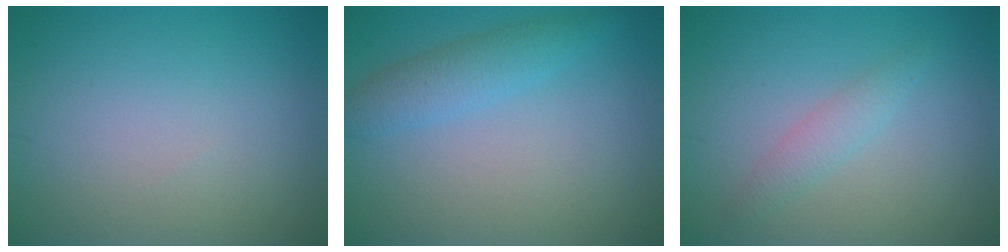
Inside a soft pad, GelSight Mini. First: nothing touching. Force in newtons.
{"total": 2.7, "press": 2.7, "slide": 0.1}
{"total": 1.6, "press": 1.6, "slide": 0.2}